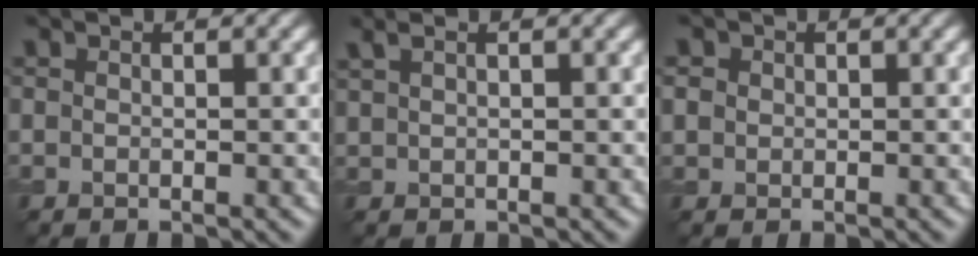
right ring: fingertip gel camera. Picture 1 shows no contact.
{"total": 1.3, "force": [1.0, 0.4, 0.8], "torque": [-0.021, 0.003, 0.024]}
{"total": 1.5, "force": [0.4, 1.4, 0.4], "torque": [-0.008, 0.002, 0.000]}